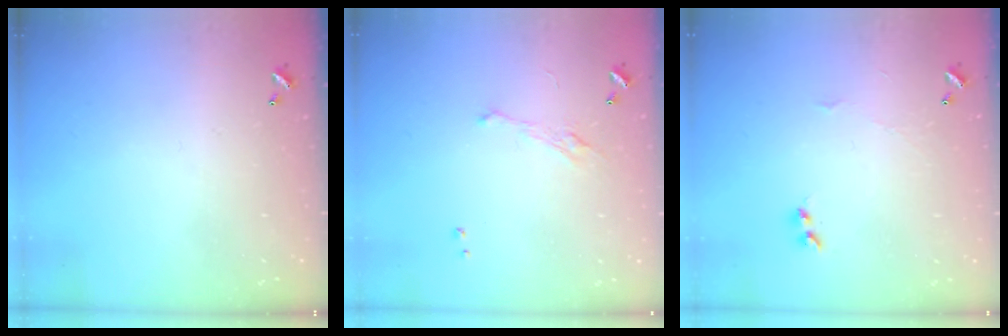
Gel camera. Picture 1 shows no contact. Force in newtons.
{"total": 2.3, "press": 2.1, "slide": 0.8}
{"total": 1.9, "press": 1.8, "slide": 0.5}